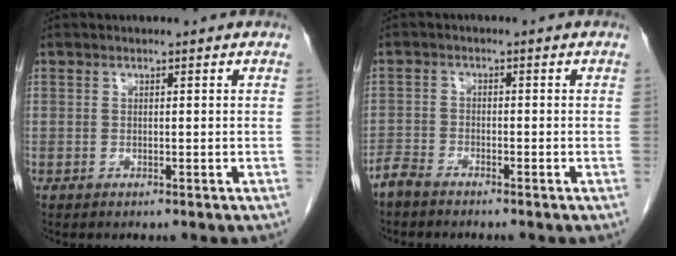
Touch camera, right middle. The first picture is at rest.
{"total": 2.8, "force": [-2.6, 0.7, 0.8], "torque": [-0.015, -0.004, -0.048]}